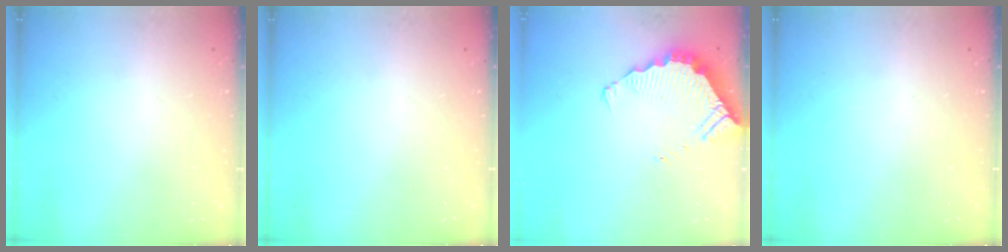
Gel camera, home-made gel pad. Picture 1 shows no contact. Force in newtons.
{"total": 0.0}
{"total": 3.9, "press": 3.9, "slide": 0.2}
{"total": 0.0}